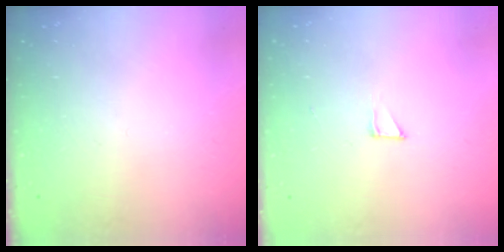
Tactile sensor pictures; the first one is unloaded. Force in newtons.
{"total": 2.6, "press": 2.6, "slide": 0.1}